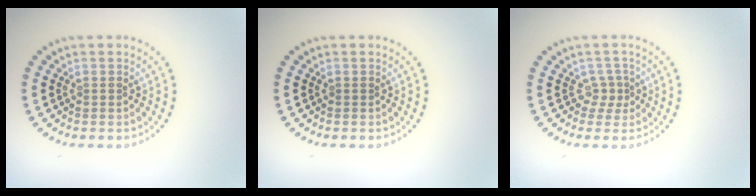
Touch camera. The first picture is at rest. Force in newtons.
{"total": 0.0}
{"total": 1.6, "press": 1.0, "slide": 1.2}